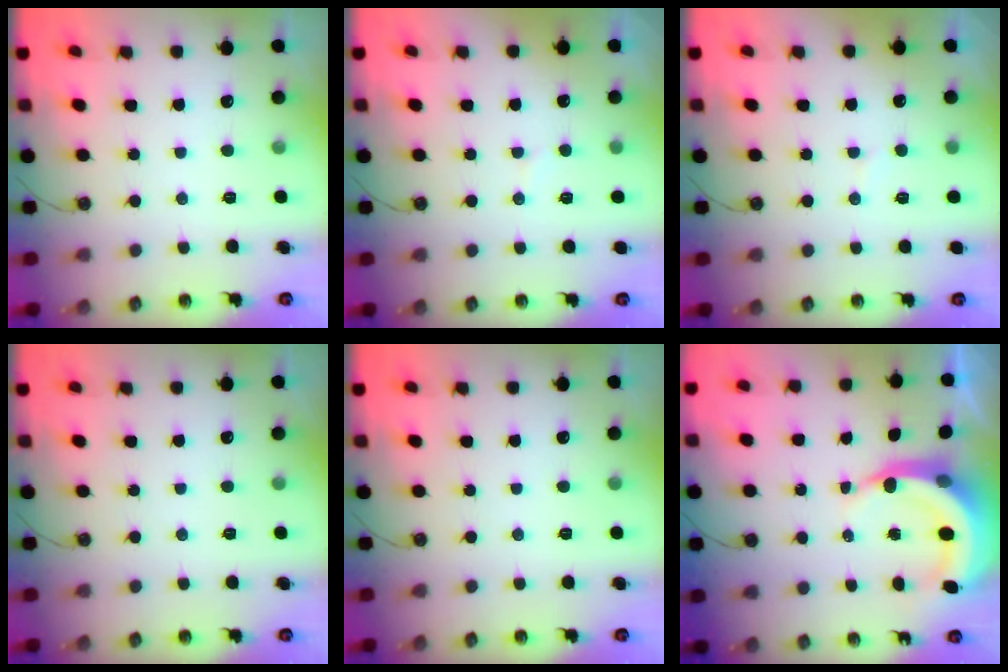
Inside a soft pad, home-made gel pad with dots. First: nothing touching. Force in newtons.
{"total": 4.7, "press": 4.7, "slide": 0.4}
{"total": 4.7, "press": 4.7, "slide": 0.4}
{"total": 0.0}
{"total": 0.0}
{"total": 7.5, "press": 7.4, "slide": 1.0}